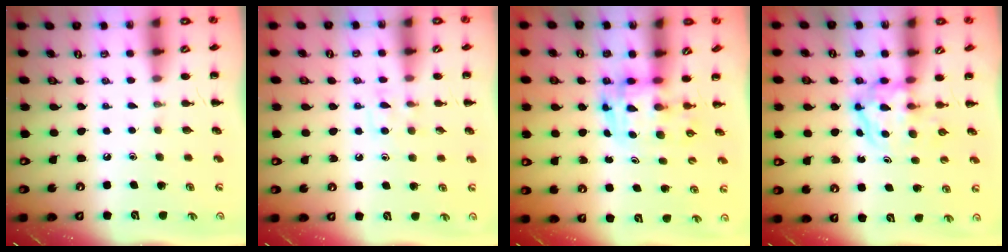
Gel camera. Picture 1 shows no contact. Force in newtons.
{"total": 6.6, "press": 6.4, "slide": 1.8}
{"total": 3.4, "press": 3.4, "slide": 0.6}
{"total": 3.8, "press": 3.7, "slide": 0.4}